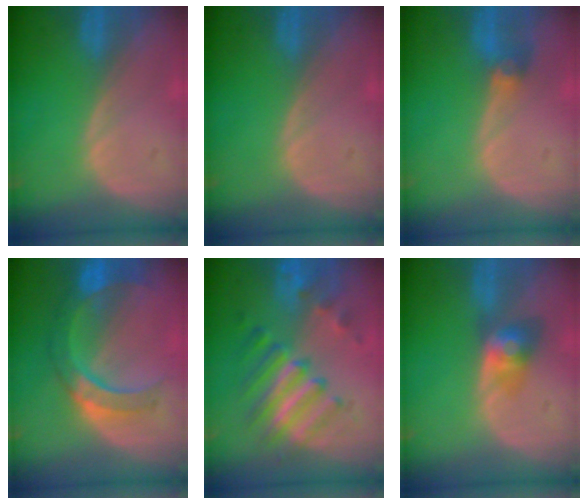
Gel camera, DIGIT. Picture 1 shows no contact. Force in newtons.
{"total": 0.0}
{"total": 3.0, "press": 2.6, "slide": 1.4}
{"total": 7.9, "press": 7.8, "slide": 1.7}
{"total": 8.2, "press": 8.0, "slide": 1.7}
{"total": 4.0, "press": 4.0, "slide": 0.2}